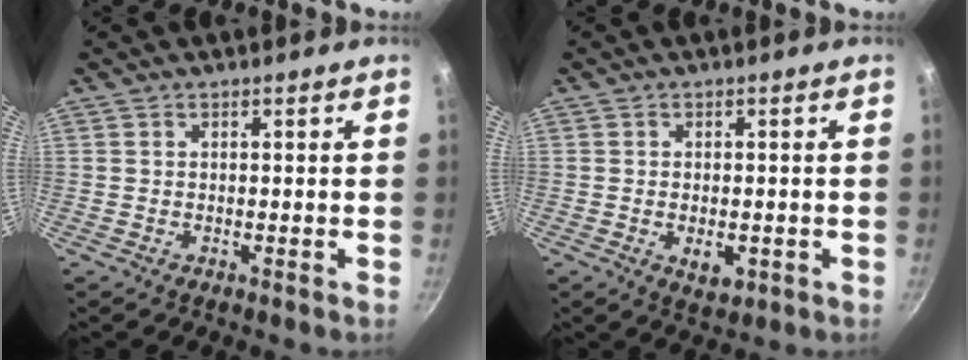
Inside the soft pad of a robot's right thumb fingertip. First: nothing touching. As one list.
[{"total": 4.2, "force": [-1.1, 2.4, 3.2], "torque": [-0.041, -0.001, -0.009]}]